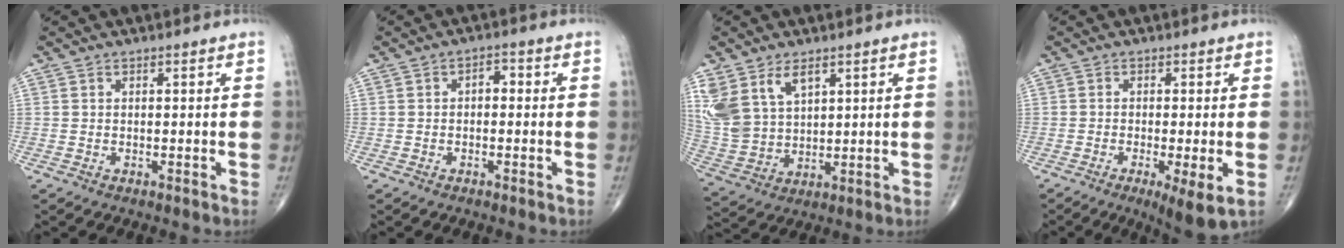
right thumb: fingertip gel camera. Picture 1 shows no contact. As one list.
[{"total": 2.2, "force": [0.0, 1.5, 1.7], "torque": [-0.012, 0.008, -0.009]}, {"total": 12.3, "force": [6.2, 7.5, 7.5], "torque": [-0.156, -0.017, 0.141]}, {"total": 6.5, "force": [-2.2, 1.1, 6.0], "torque": [-0.104, -0.018, -0.037]}]